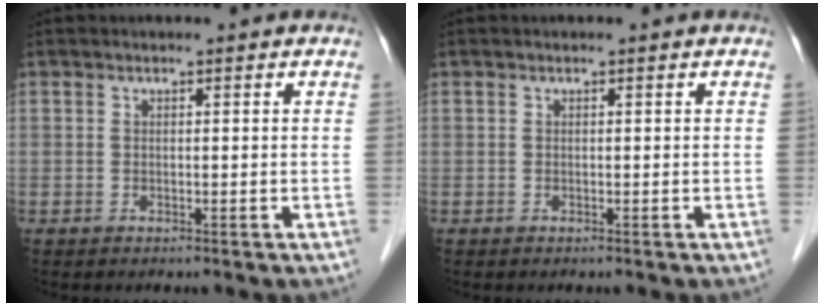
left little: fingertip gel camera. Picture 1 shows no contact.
{"total": 0.0}